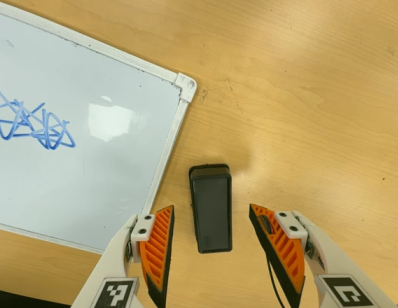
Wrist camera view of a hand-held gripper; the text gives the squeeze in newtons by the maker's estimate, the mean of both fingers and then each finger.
{"total": 0.0}